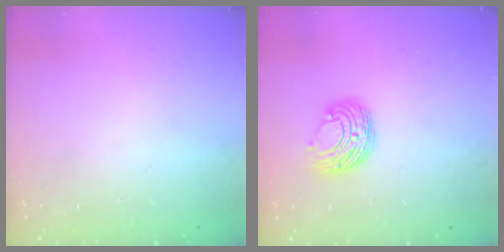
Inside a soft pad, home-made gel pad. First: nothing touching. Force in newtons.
{"total": 9.5, "press": 9.5, "slide": 0.6}